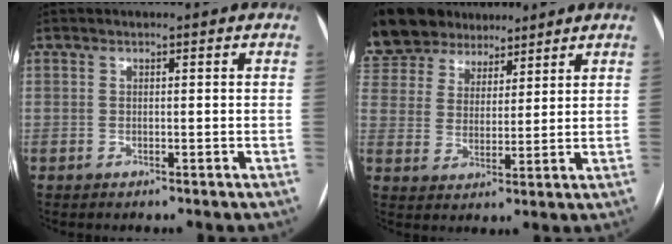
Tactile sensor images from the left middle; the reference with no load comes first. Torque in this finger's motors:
{"motor_torque": [0.47, -0.25, 1.05, 0.21]}